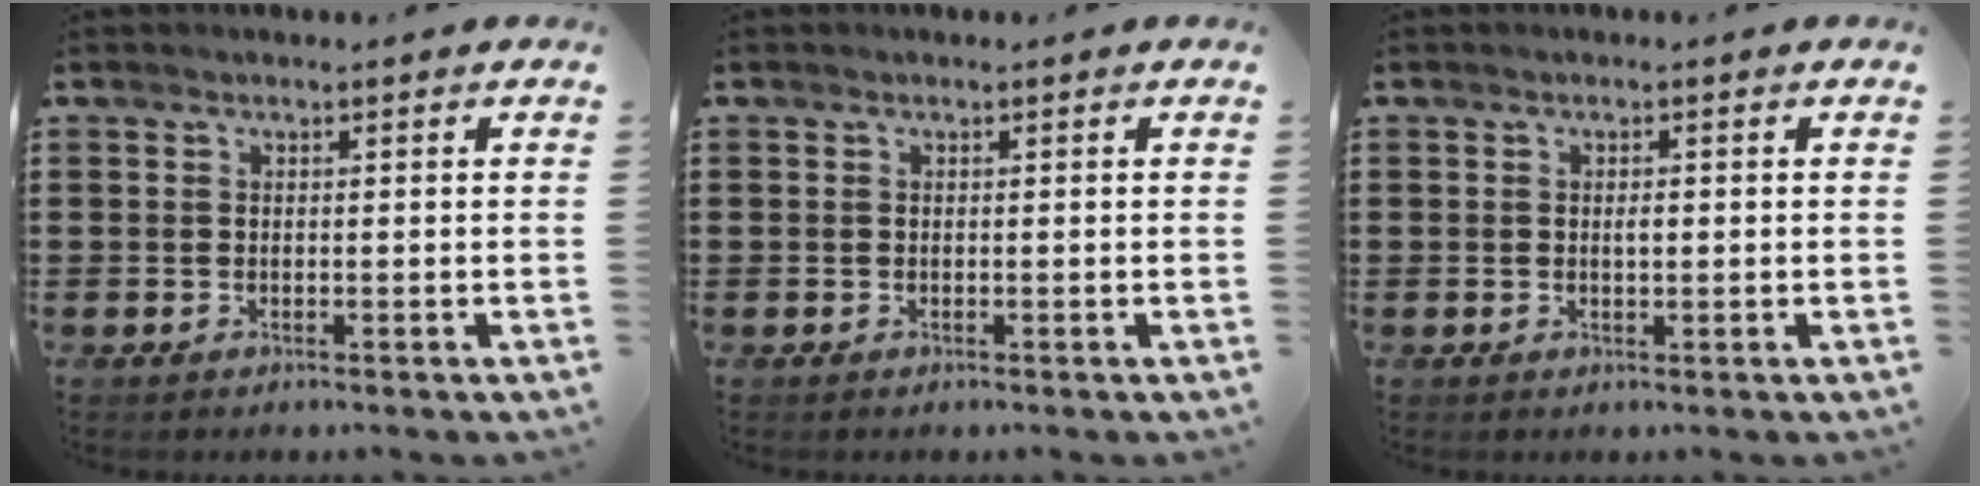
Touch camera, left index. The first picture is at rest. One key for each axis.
{"total": 0.0}
{"total": 1.1, "fx": 0.1, "fy": 0.4, "fz": 1.0, "tx": -0.020, "ty": 0.001, "tz": 0.000}